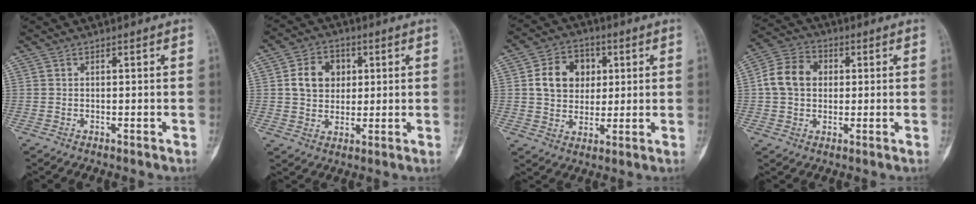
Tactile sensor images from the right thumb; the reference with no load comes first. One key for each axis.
{"total": 8.6, "fx": 1.8, "fy": 6.9, "fz": 4.8, "tx": -0.049, "ty": 0.000, "tz": 0.028}
{"total": 10.6, "fx": 2.3, "fy": 8.5, "fz": 5.9, "tx": -0.060, "ty": 0.002, "tz": 0.036}
{"total": 9.4, "fx": 0.9, "fy": 7.4, "fz": 5.6, "tx": -0.087, "ty": 0.021, "tz": 0.008}